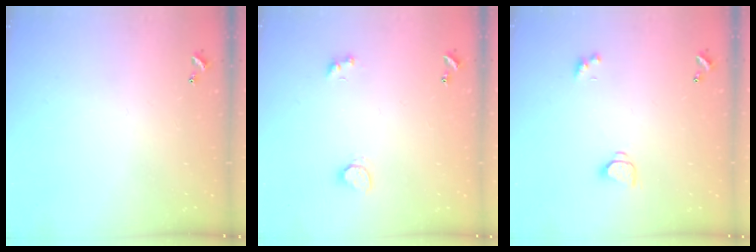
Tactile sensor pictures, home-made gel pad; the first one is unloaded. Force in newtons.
{"total": 2.7, "press": 2.1, "slide": 1.6}
{"total": 1.6, "press": 1.5, "slide": 0.5}